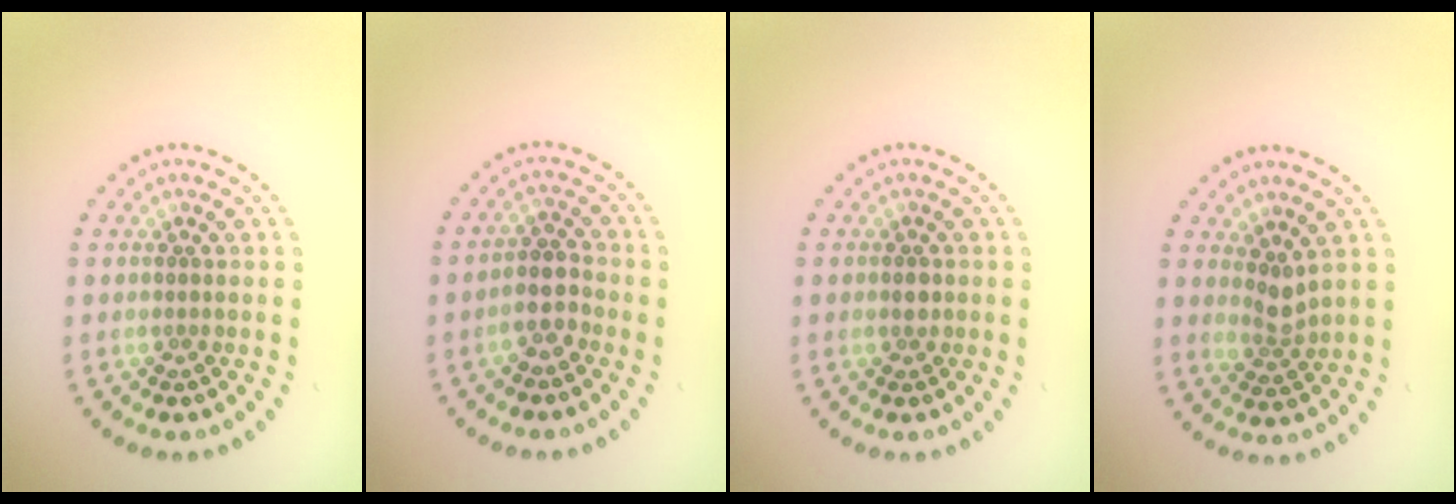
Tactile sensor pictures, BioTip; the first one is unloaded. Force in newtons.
{"total": 2.5, "press": 2.2, "slide": 1.2}
{"total": 1.1, "press": 1.1, "slide": 0.2}
{"total": 2.0, "press": 1.4, "slide": 1.3}